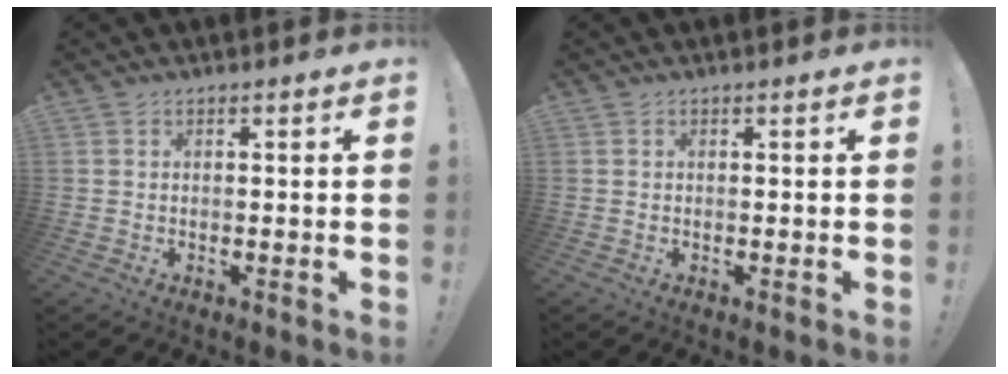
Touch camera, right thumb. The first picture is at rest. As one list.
[{"total": 0.0}]